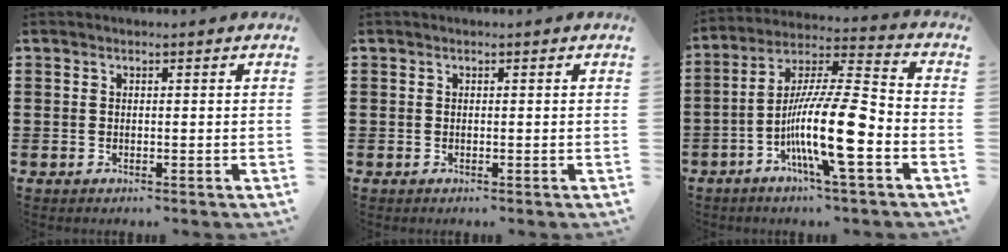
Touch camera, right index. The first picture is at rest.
{"total": 0.0}
{"total": 14.5, "force": [-5.3, 2.2, 13.3], "torque": [-0.266, -0.004, -0.100]}